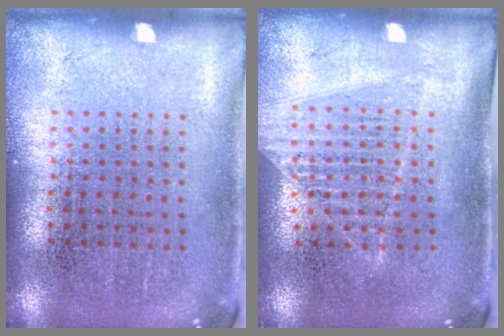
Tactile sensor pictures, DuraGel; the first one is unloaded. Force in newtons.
{"total": 1.1, "press": 1.1, "slide": 0.4}